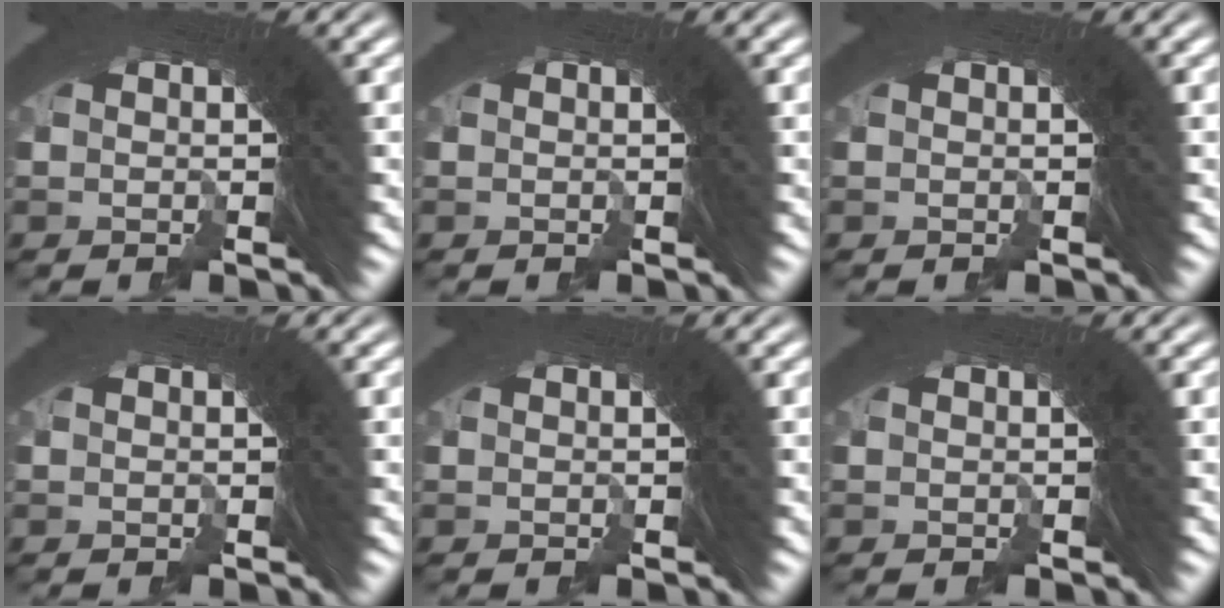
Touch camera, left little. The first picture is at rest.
{"total": 0.0}
{"total": 0.0}
{"total": 0.0}
{"total": 0.0}
{"total": 0.0}